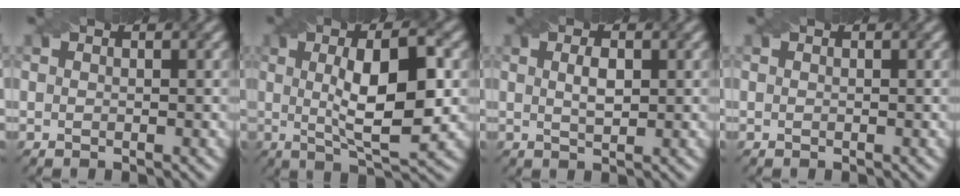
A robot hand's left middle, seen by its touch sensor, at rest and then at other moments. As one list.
[{"total": 8.7, "force": [0.7, 2.4, 8.4], "torque": [-0.124, 0.010, 0.009]}, {"total": 1.9, "force": [0.5, 0.7, 1.7], "torque": [-0.034, 0.002, 0.011]}, {"total": 0.0}]